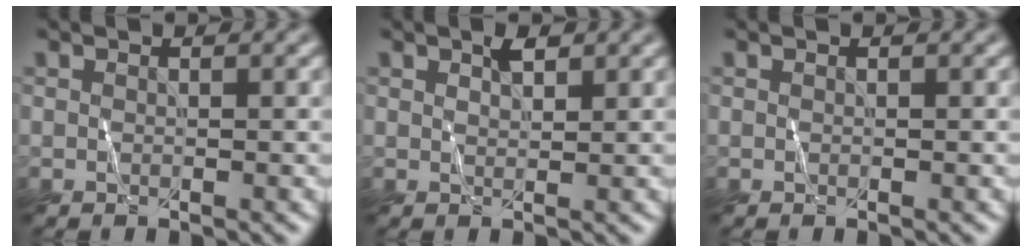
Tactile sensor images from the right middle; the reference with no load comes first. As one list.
[{"total": 0.7, "force": [0.5, 0.2, 0.6], "torque": [-0.013, 0.004, 0.015]}, {"total": 0.0}]